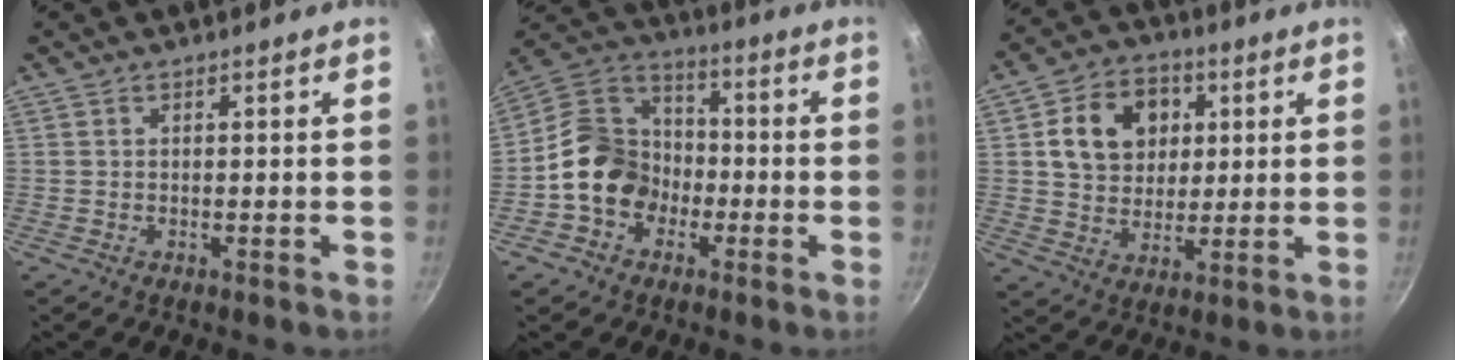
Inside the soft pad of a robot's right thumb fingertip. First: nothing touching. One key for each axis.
{"total": 12.9, "fx": -3.6, "fy": 10.6, "fz": 6.5, "tx": -0.070, "ty": 0.049, "tz": -0.083}
{"total": 12.8, "fx": 3.2, "fy": 10.2, "fz": 7.0, "tx": -0.086, "ty": 0.005, "tz": 0.049}